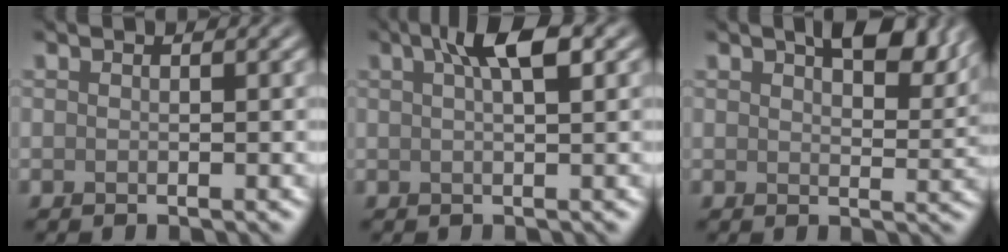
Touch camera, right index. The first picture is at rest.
{"total": 4.0, "force": [1.7, 1.0, 3.5], "torque": [-0.051, 0.012, 0.024]}
{"total": 6.2, "force": [3.6, 2.8, 4.2], "torque": [-0.057, -0.001, 0.052]}